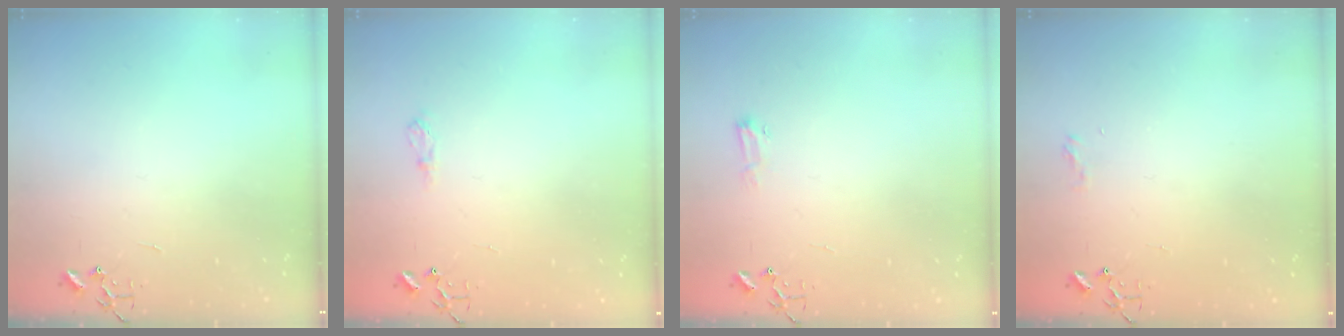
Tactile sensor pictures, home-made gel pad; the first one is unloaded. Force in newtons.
{"total": 5.4, "press": 5.4, "slide": 0.6}
{"total": 5.1, "press": 5.1, "slide": 0.6}
{"total": 6.3, "press": 6.3, "slide": 0.8}